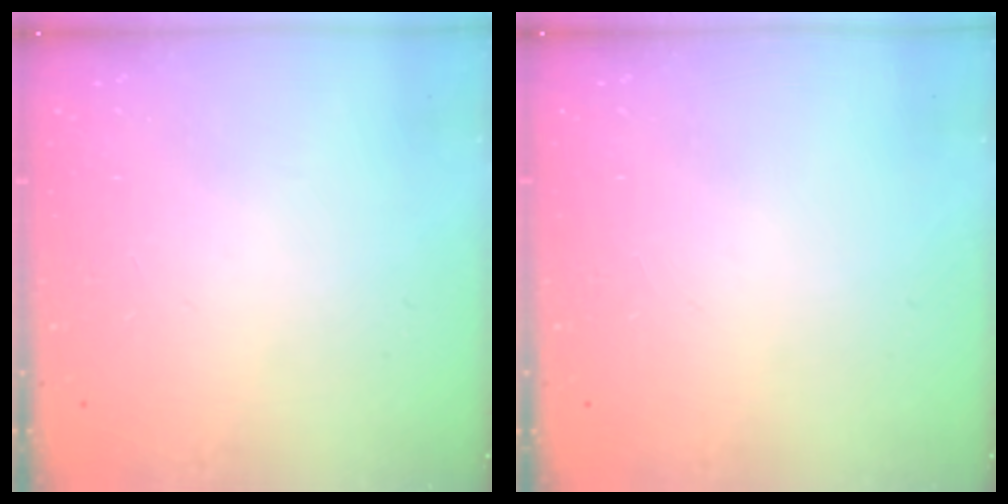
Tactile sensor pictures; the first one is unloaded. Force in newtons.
{"total": 0.0}